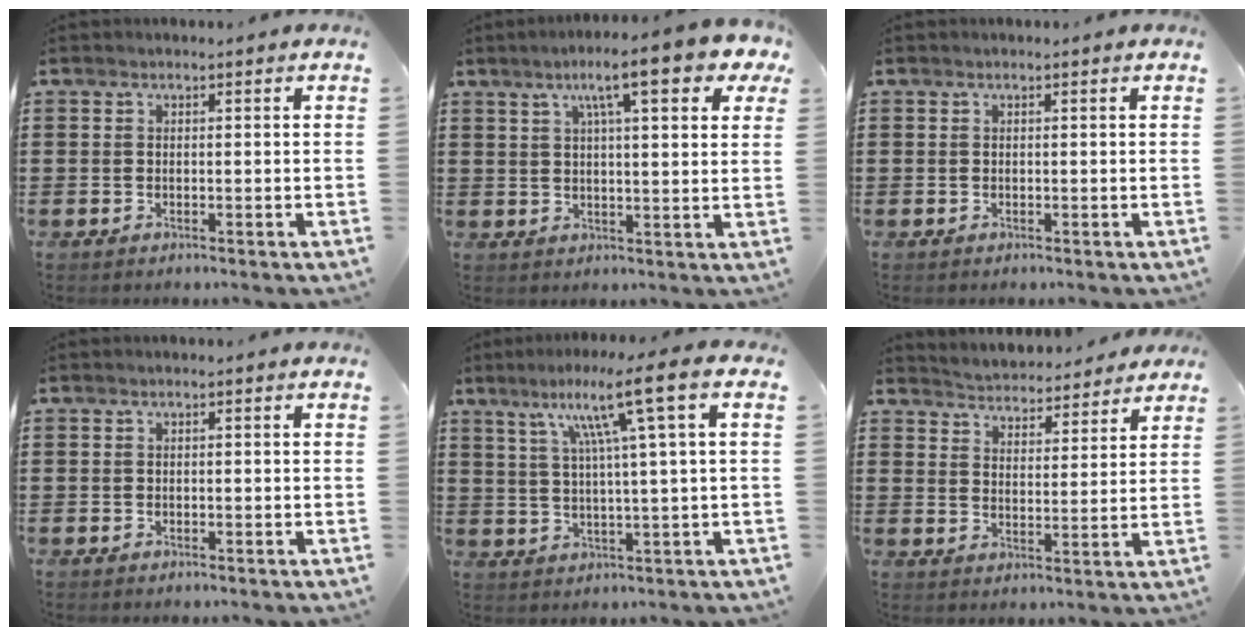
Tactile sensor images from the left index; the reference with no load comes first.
{"total": 9.4, "force": [5.8, 1.4, 7.3], "torque": [-0.125, -0.008, 0.090]}
{"total": 0.0}
{"total": 0.0}
{"total": 10.0, "force": [4.4, -0.5, 8.9], "torque": [-0.173, -0.005, 0.062]}
{"total": 3.9, "force": [3.8, 0.2, -0.7], "torque": [-0.010, -0.027, 0.063]}